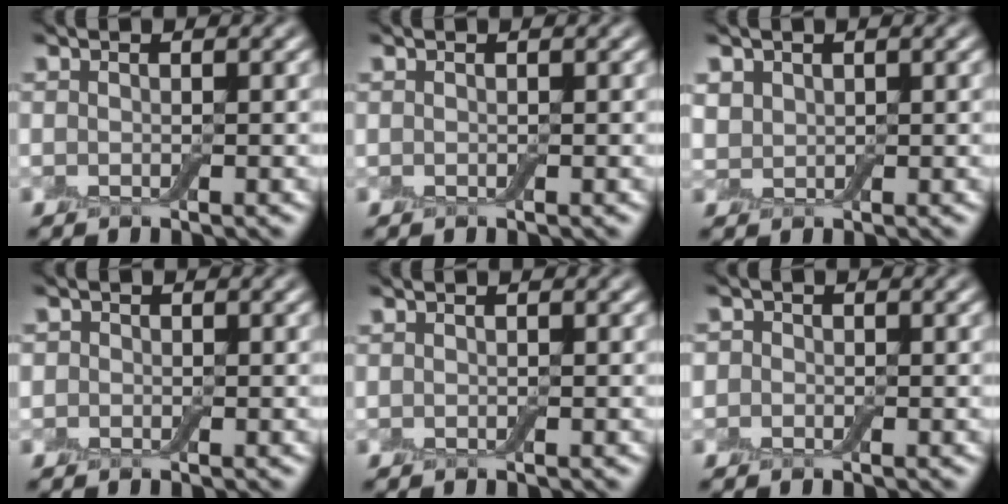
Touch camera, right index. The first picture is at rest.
{"total": 0.0}
{"total": 1.5, "force": [0.8, 1.2, 0.4], "torque": [-0.011, 0.000, 0.017]}
{"total": 0.8, "force": [-0.1, 0.8, 0.1], "torque": [0.004, -0.005, -0.006]}
{"total": 0.0}
{"total": 1.2, "force": [-0.1, 1.2, 0.2], "torque": [0.002, -0.003, -0.014]}